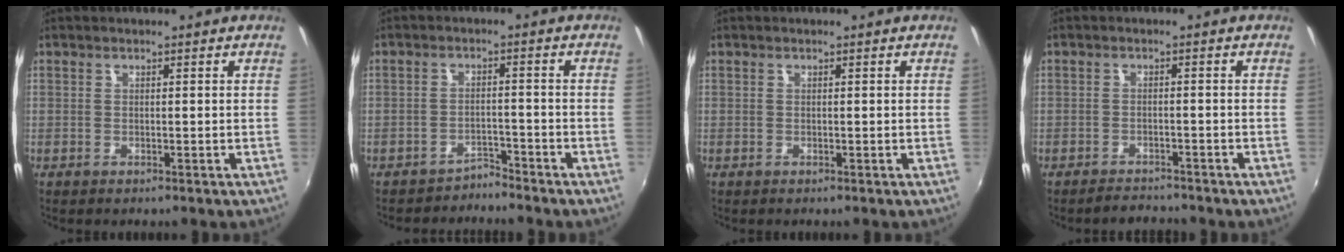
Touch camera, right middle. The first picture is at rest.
{"total": 2.8, "force": [-2.8, 0.4, -0.3], "torque": [0.005, 0.005, -0.045]}
{"total": 0.0}
{"total": 3.0, "force": [-3.0, 0.7, 0.2], "torque": [-0.016, 0.002, -0.048]}